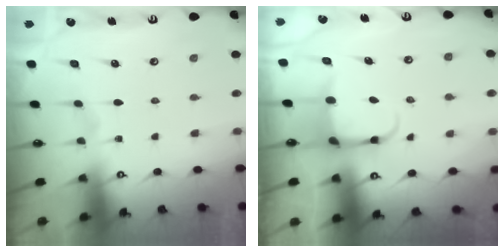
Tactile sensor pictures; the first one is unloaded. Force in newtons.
{"total": 4.4, "press": 4.3, "slide": 0.9}